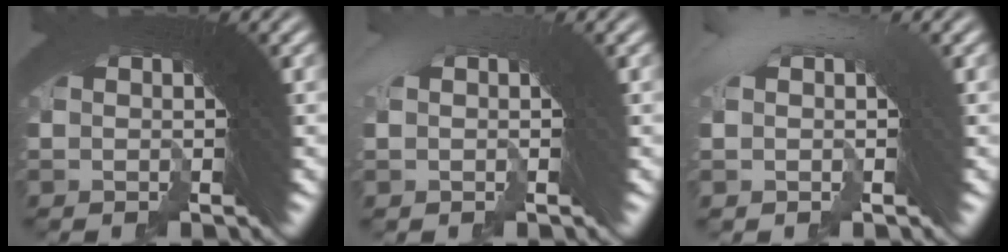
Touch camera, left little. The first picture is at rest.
{"total": 0.6, "force": [-0.2, -0.6, 0.0], "torque": [0.007, 0.021, -0.004]}
{"total": 1.2, "force": [0.5, 0.0, 1.1], "torque": [-0.010, 0.034, 0.000]}